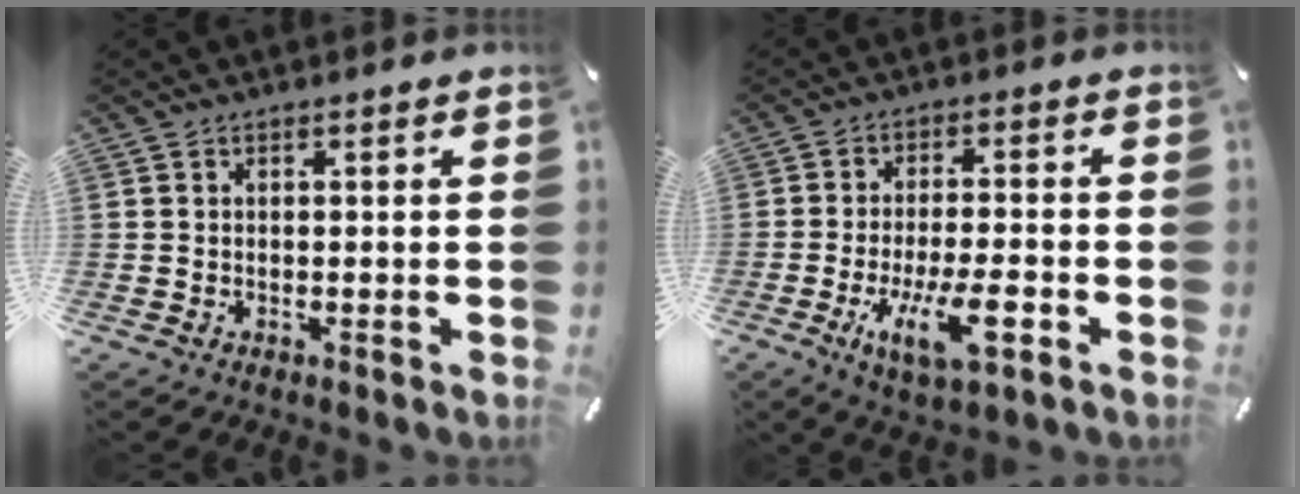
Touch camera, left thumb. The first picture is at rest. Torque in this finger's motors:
{"motor_torque": [-0.45, 1.07, 0.75, -0.27, 0.11]}